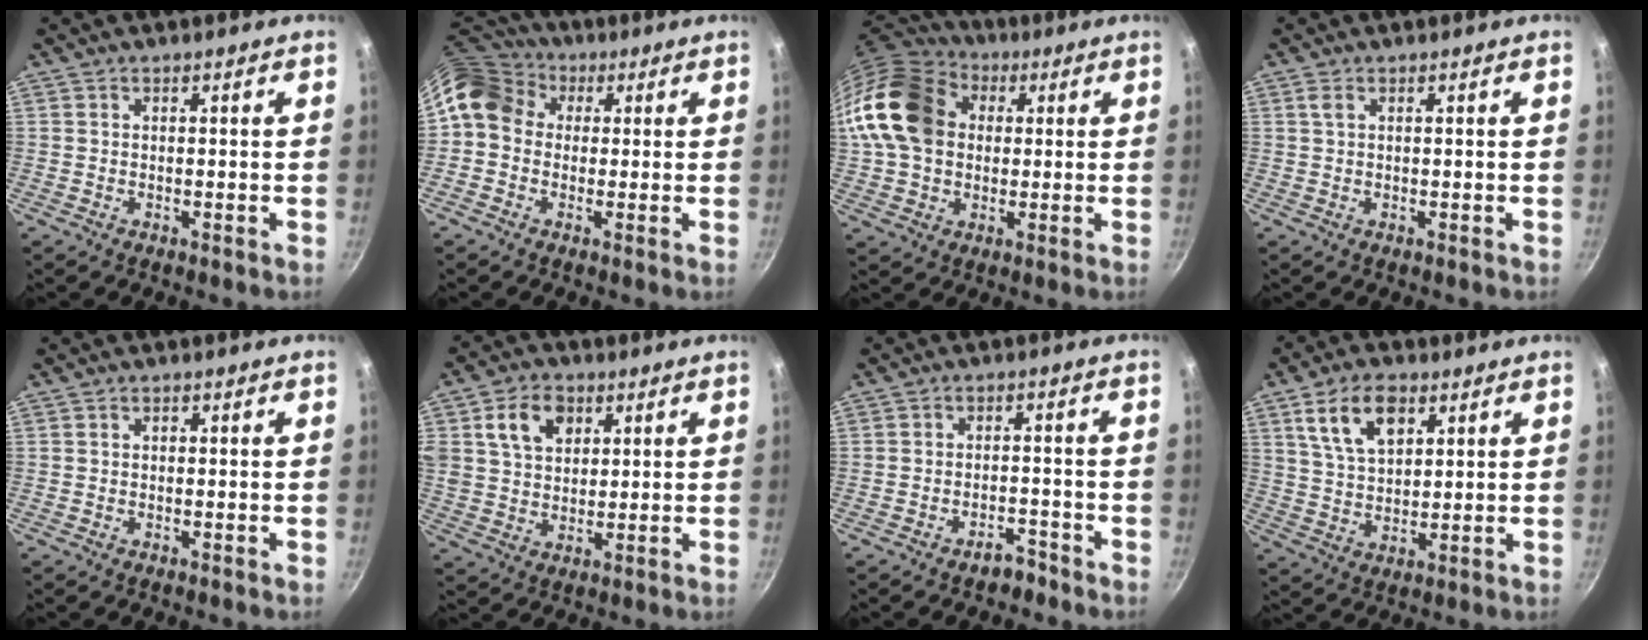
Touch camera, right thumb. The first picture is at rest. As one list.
[{"total": 10.9, "force": [2.3, 9.0, 5.7], "torque": [-0.085, 0.021, 0.018]}, {"total": 18.1, "force": [2.6, 14.1, 11.1], "torque": [-0.196, 0.032, 0.036]}, {"total": 1.0, "force": [0.5, 0.5, 0.8], "torque": [-0.018, 0.002, 0.009]}, {"total": 0.7, "force": [0.1, 0.6, 0.4], "torque": [-0.005, 0.004, 0.001]}, {"total": 9.8, "force": [3.7, 7.2, 5.6], "torque": [-0.078, -0.003, 0.062]}, {"total": 3.3, "force": [-2.6, 1.5, 1.2], "torque": [-0.002, 0.032, -0.031]}, {"total": 10.5, "force": [4.8, 6.0, 7.2], "torque": [-0.112, -0.013, 0.091]}]